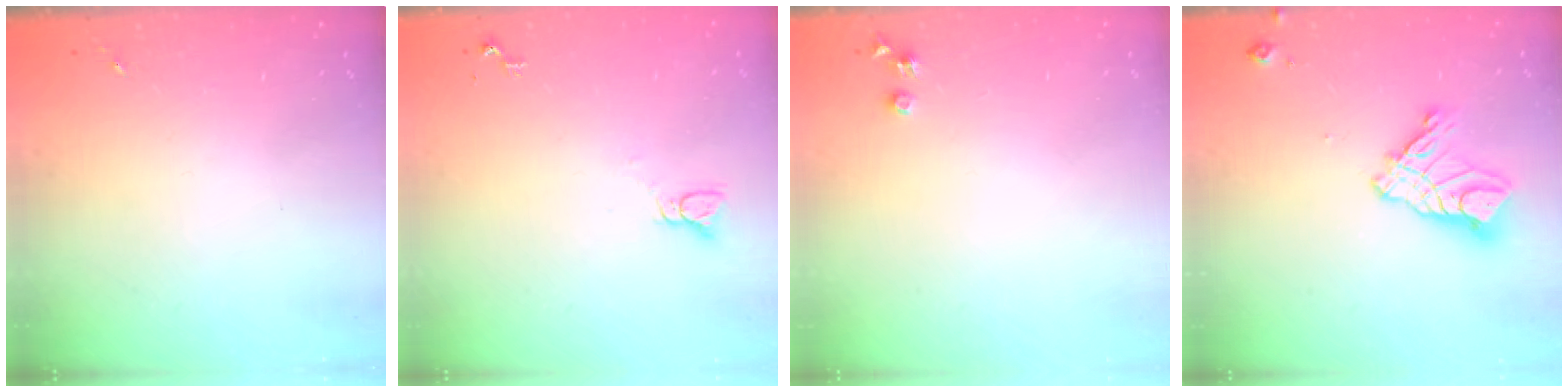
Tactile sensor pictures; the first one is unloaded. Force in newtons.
{"total": 2.2, "press": 2.2, "slide": 0.1}
{"total": 3.5, "press": 3.5, "slide": 0.4}
{"total": 13.1, "press": 13.0, "slide": 1.3}